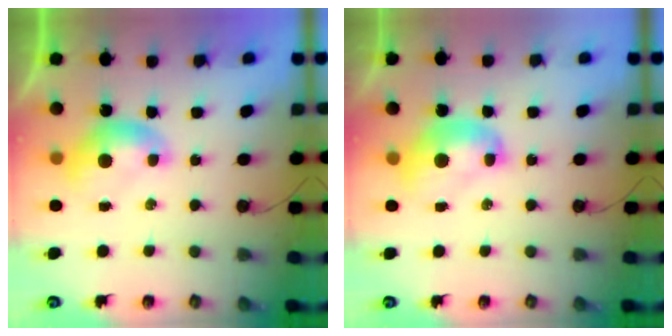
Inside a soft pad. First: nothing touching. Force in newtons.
{"total": 2.5, "press": 2.5, "slide": 0.3}